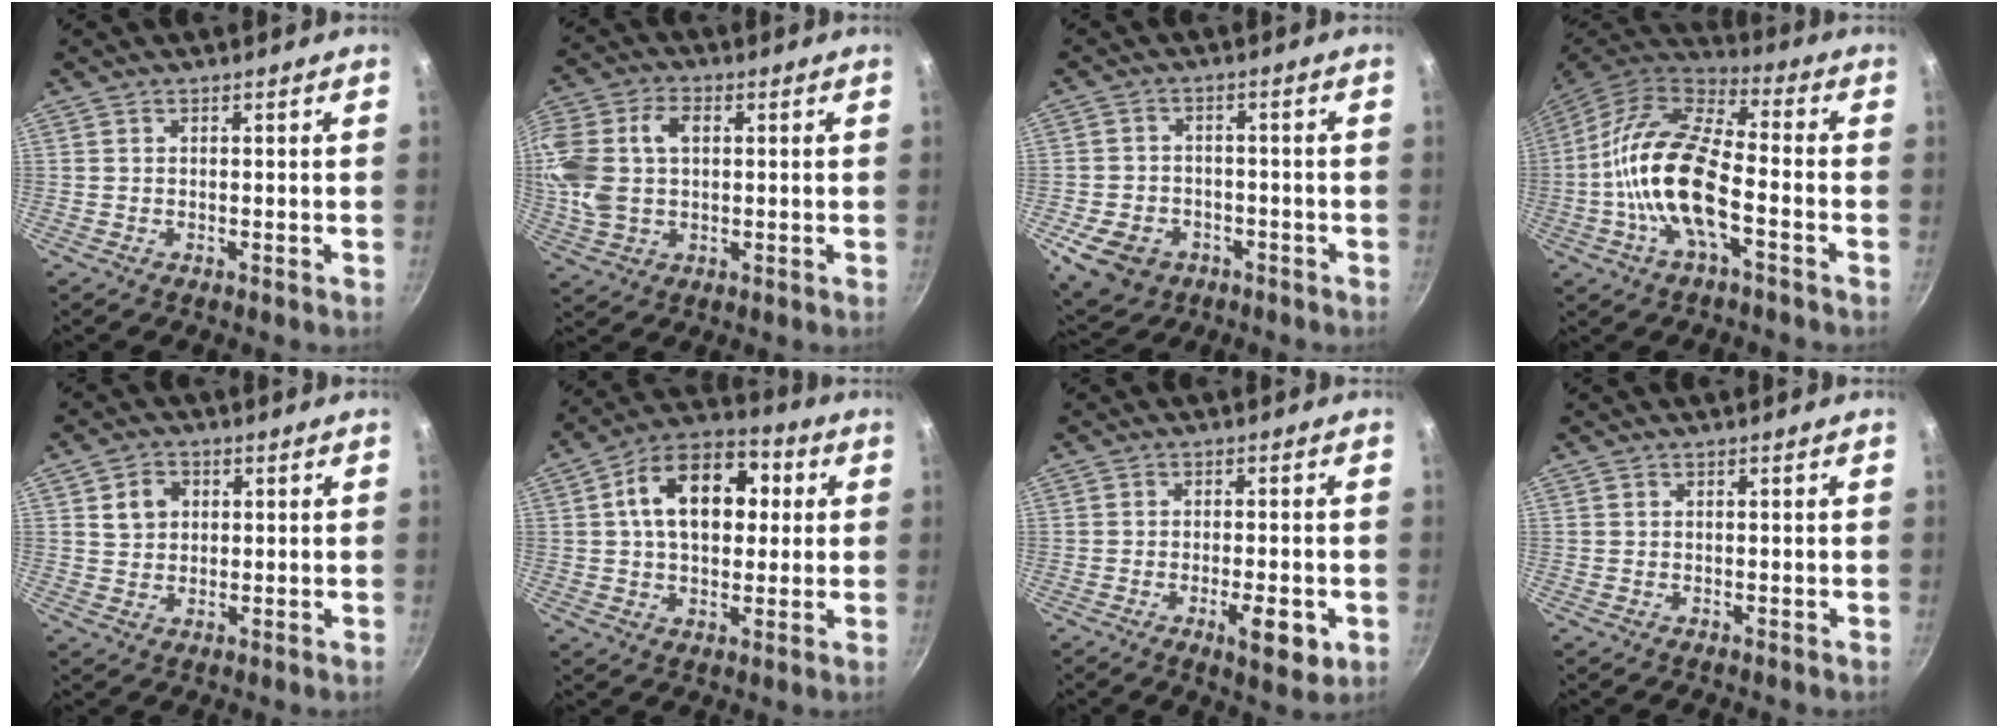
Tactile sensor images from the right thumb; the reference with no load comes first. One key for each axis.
{"total": 16.8, "fx": 1.9, "fy": 11.2, "fz": 12.3, "tx": -0.301, "ty": 0.017, "tz": 0.039}
{"total": 9.7, "fx": -4.3, "fy": 7.5, "fz": 4.3, "tx": -0.076, "ty": 0.022, "tz": -0.062}
{"total": 18.1, "fx": -4.0, "fy": 7.5, "fz": 16.0, "tx": -0.321, "ty": 0.038, "tz": -0.080}
{"total": 5.0, "fx": 1.5, "fy": 4.0, "fz": 2.5, "tx": -0.024, "ty": -0.002, "tz": 0.025}
{"total": 16.7, "fx": 3.2, "fy": 10.7, "fz": 12.5, "tx": -0.167, "ty": 0.020, "tz": 0.043}
{"total": 7.0, "fx": -2.5, "fy": 2.2, "fz": 6.2, "tx": -0.087, "ty": -0.006, "tz": -0.034}
{"total": 0.0}